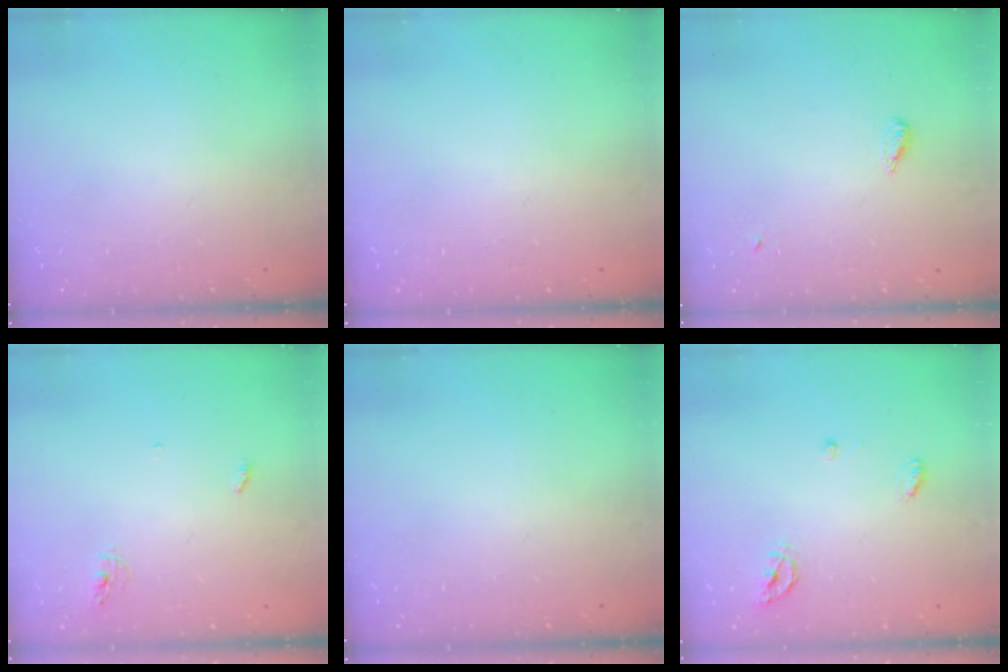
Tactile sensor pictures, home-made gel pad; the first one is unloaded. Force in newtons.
{"total": 0.0}
{"total": 3.1, "press": 3.0, "slide": 0.7}
{"total": 4.2, "press": 4.2, "slide": 0.4}
{"total": 0.0}
{"total": 4.4, "press": 4.4, "slide": 0.4}